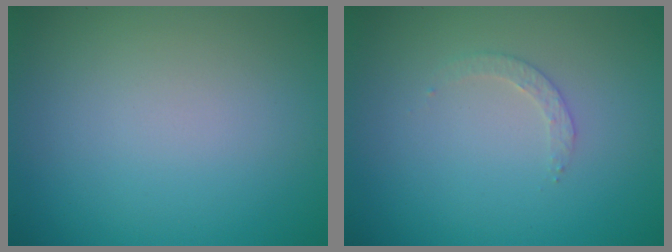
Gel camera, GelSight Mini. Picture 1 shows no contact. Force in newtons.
{"total": 1.2, "press": 1.2, "slide": 0.3}